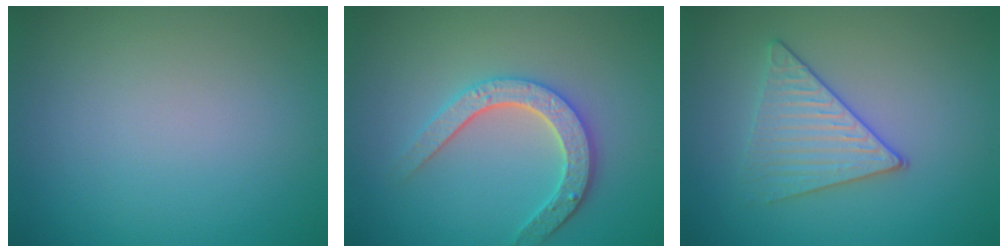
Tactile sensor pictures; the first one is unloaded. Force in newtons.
{"total": 3.8, "press": 3.4, "slide": 1.8}
{"total": 3.4, "press": 3.3, "slide": 0.6}